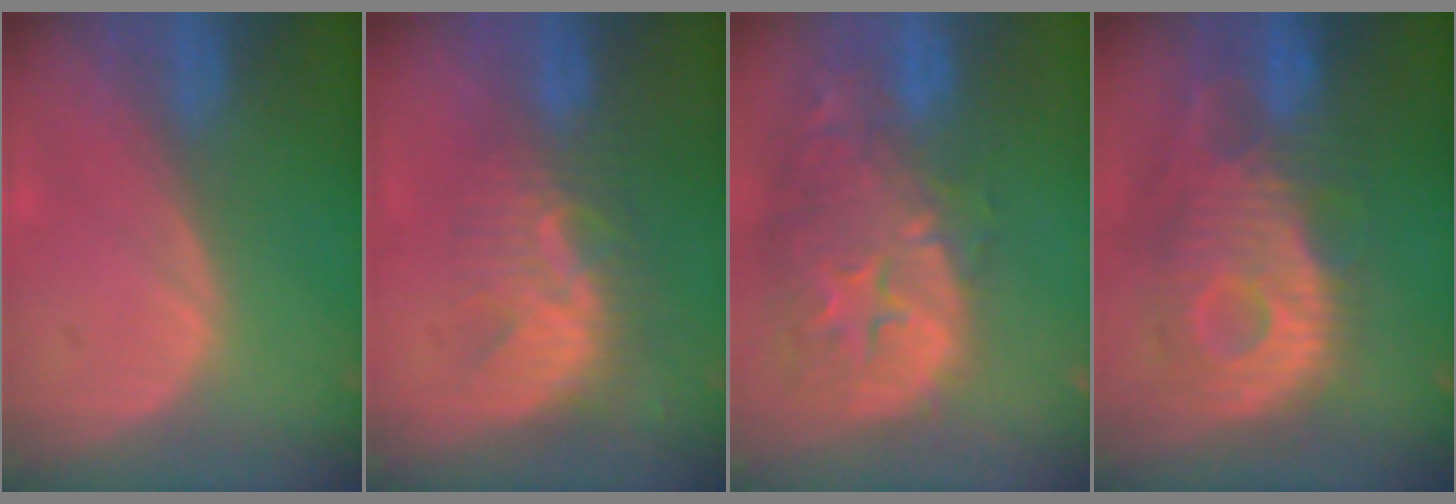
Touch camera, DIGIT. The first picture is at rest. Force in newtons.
{"total": 8.9, "press": 7.6, "slide": 4.5}
{"total": 14.9, "press": 12.0, "slide": 8.9}
{"total": 11.8, "press": 10.6, "slide": 5.2}